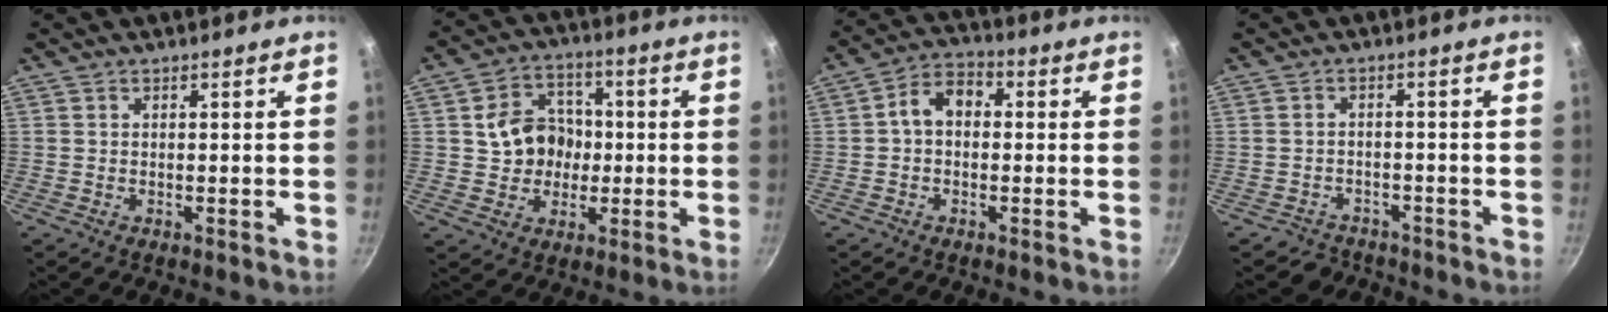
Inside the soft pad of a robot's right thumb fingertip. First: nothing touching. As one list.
[{"total": 10.4, "force": [0.2, 9.0, 5.3], "torque": [-0.053, 0.020, 0.000]}, {"total": 6.8, "force": [0.3, 4.9, 4.7], "torque": [-0.060, 0.023, -0.011]}, {"total": 4.2, "force": [-3.3, 2.6, -0.3], "torque": [0.025, 0.049, -0.052]}]